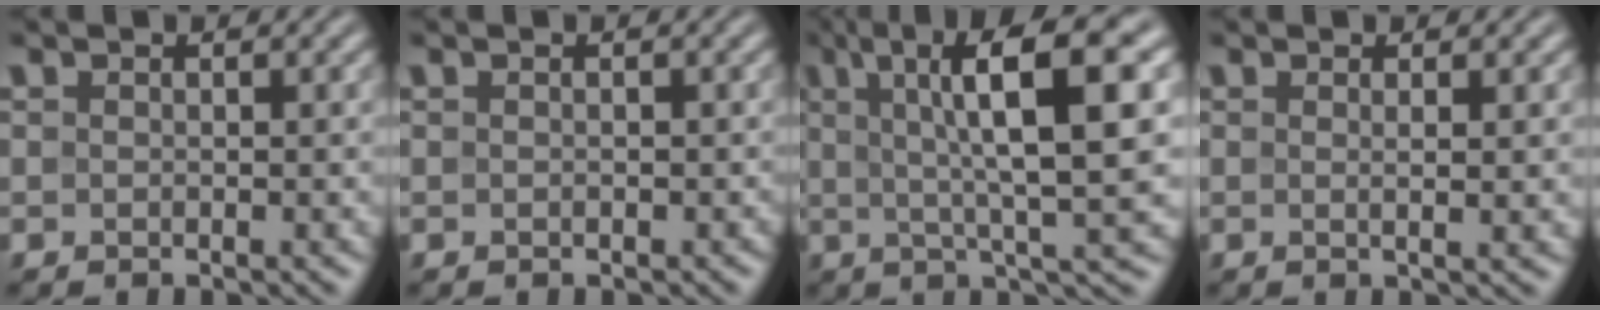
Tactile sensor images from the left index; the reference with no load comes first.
{"total": 0.0}
{"total": 12.1, "force": [3.5, 2.8, 11.2], "torque": [-0.156, 0.019, 0.049]}
{"total": 1.8, "force": [0.4, 0.4, 1.7], "torque": [-0.024, 0.002, 0.001]}